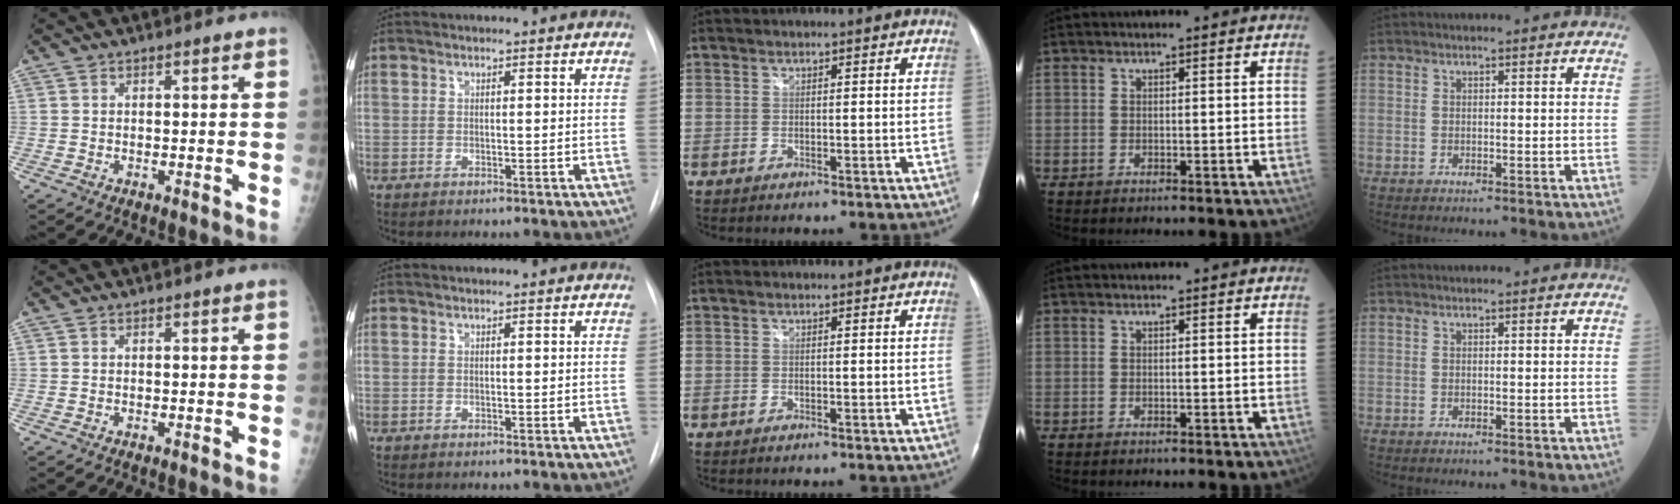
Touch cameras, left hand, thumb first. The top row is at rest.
{}